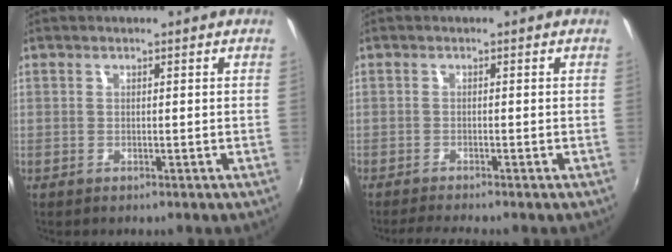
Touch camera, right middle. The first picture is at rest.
{"total": 3.4, "force": [-3.1, -0.6, 1.3], "torque": [-0.037, -0.011, -0.056]}